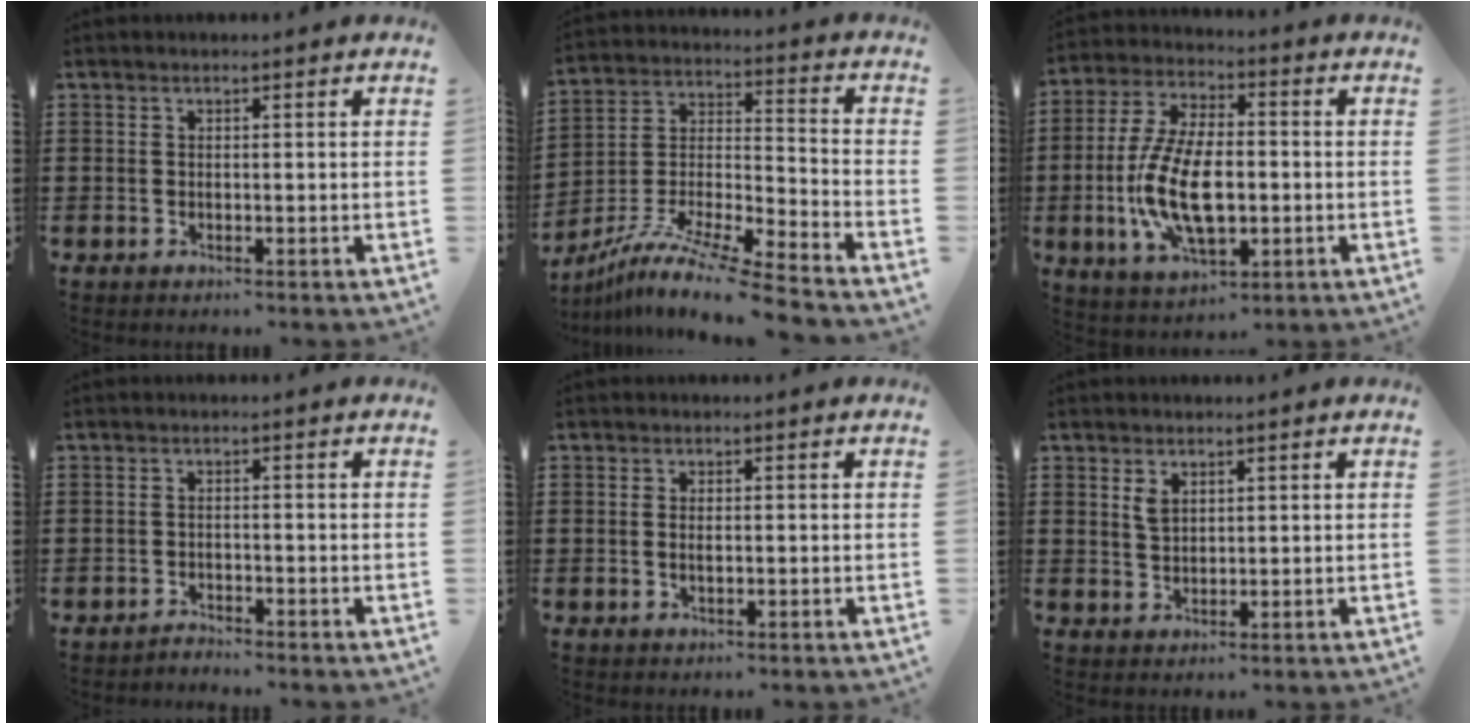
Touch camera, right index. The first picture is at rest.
{"total": 11.1, "force": [-9.6, -0.1, 5.5], "torque": [-0.108, 0.003, -0.195]}
{"total": 12.9, "force": [-2.3, 6.3, 11.1], "torque": [-0.251, -0.008, -0.045]}
{"total": 1.5, "force": [-1.5, 0.0, -0.1], "torque": [-0.003, 0.003, -0.031]}
{"total": 1.1, "force": [0.0, 0.5, 1.0], "torque": [-0.019, 0.003, -0.001]}
{"total": 2.3, "force": [1.3, 1.3, 1.4], "torque": [-0.031, 0.002, 0.023]}